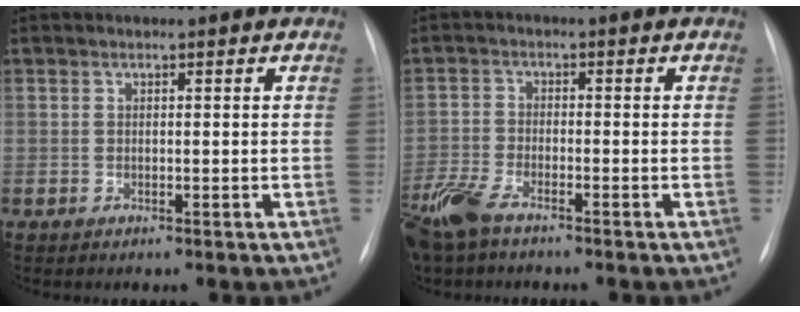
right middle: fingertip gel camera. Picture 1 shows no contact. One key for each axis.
{"total": 7.2, "fx": -5.4, "fy": 2.1, "fz": 4.2, "tx": -0.098, "ty": -0.015, "tz": -0.109}